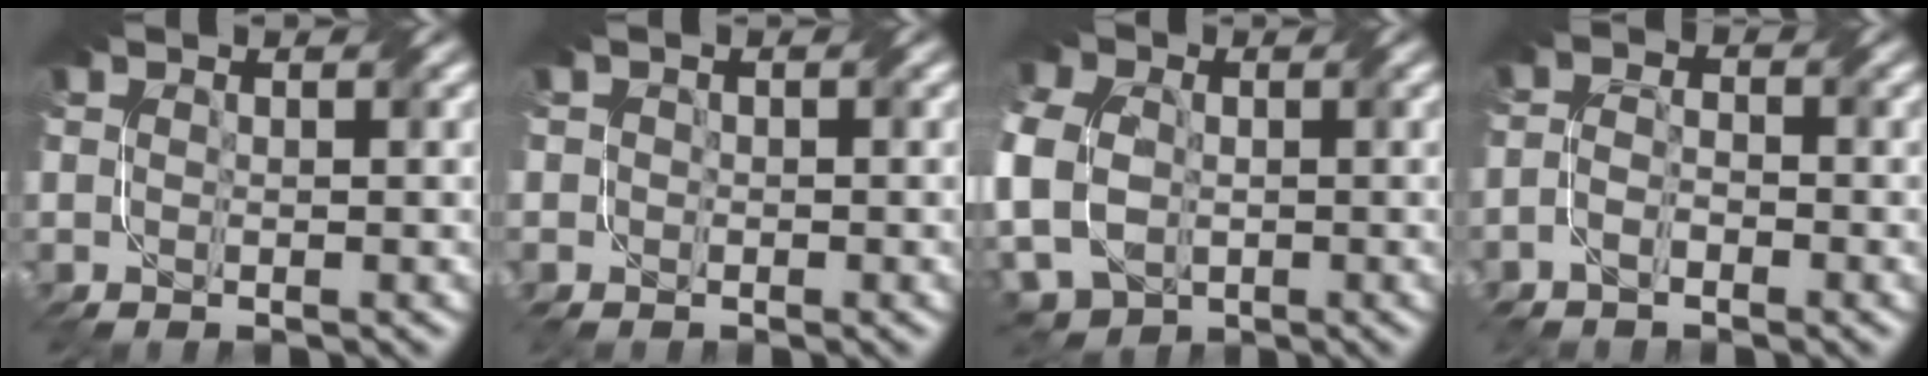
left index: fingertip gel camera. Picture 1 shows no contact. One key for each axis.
{"total": 1.6, "fx": -0.9, "fy": 0.6, "fz": -1.1, "tx": 0.024, "ty": -0.006, "tz": -0.003}
{"total": 12.4, "fx": -1.9, "fy": 9.9, "fz": 7.2, "tx": -0.161, "ty": -0.013, "tz": -0.049}
{"total": 2.5, "fx": -2.4, "fy": 0.5, "fz": 0.0, "tx": -0.007, "ty": 0.001, "tz": -0.031}